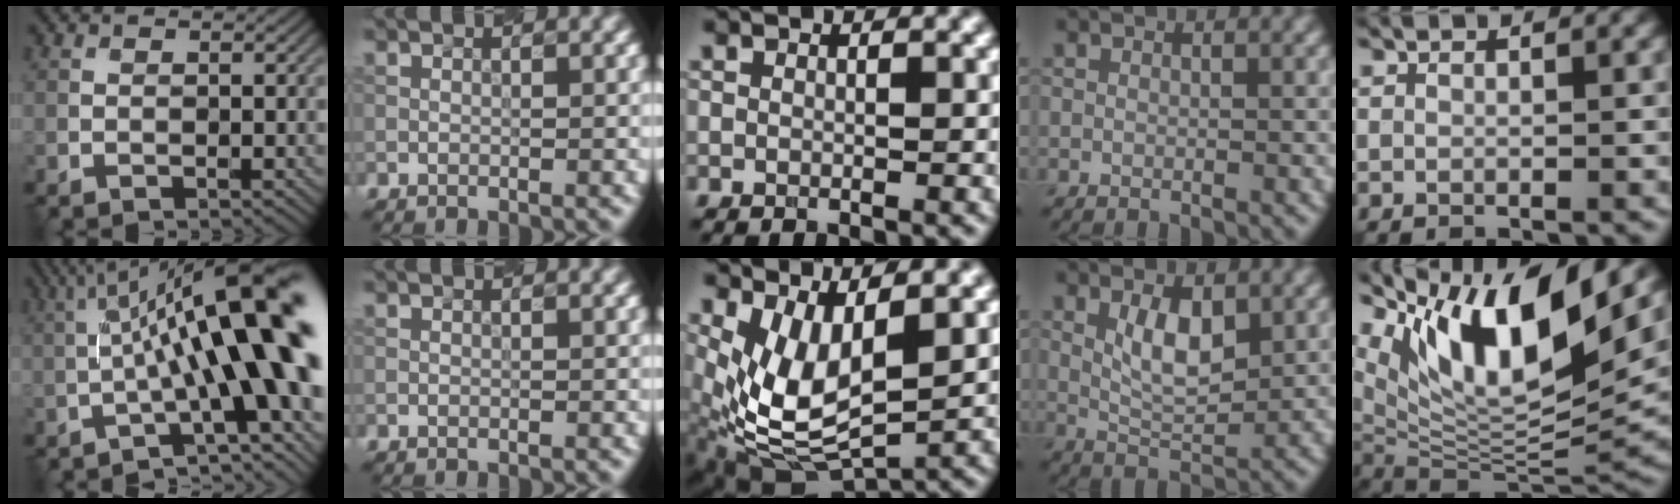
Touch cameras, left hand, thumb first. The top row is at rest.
{"thumb": {"total": 18.0, "force": [0.3, 3.9, 17.6], "torque": [-0.235, 0.039, 0.016]}, "middle": {"total": 7.5, "force": [1.0, 3.7, 6.4], "torque": [-0.140, -0.014, 0.021]}, "ring": {"total": 3.9, "force": [1.3, 1.7, 3.3], "torque": [-0.066, -0.004, 0.027]}, "little": {"total": 13.7, "force": [6.3, 4.5, 11.2], "torque": [-0.202, 0.003, 0.119]}}